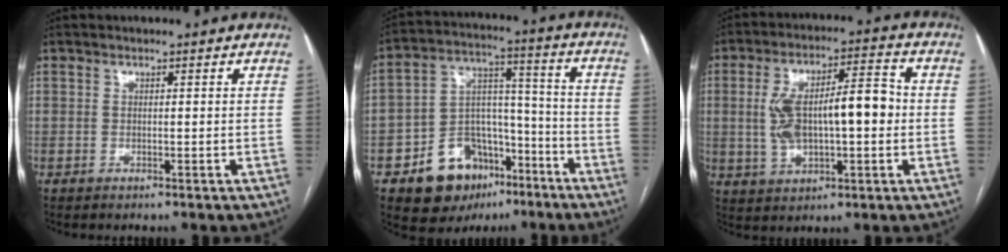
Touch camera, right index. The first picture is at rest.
{"total": 14.6, "force": [-8.4, 9.7, 6.9], "torque": [-0.110, 0.049, -0.125]}
{"total": 13.3, "force": [0.1, 4.5, 12.5], "torque": [-0.233, 0.031, 0.009]}